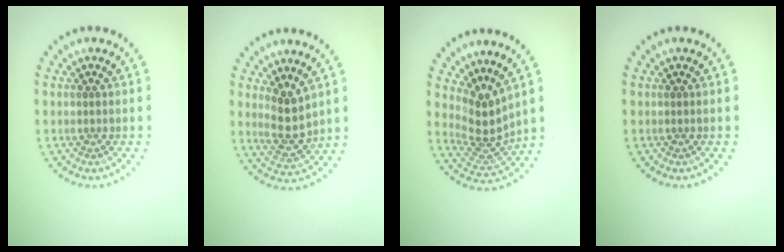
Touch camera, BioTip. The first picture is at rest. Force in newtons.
{"total": 3.1, "press": 2.9, "slide": 1.3}
{"total": 3.6, "press": 2.5, "slide": 2.5}
{"total": 0.0}